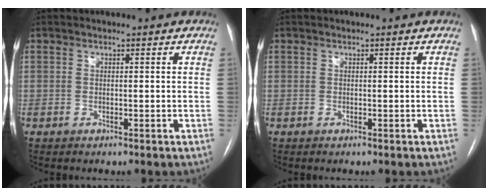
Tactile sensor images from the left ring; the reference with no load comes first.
{"total": 0.0}